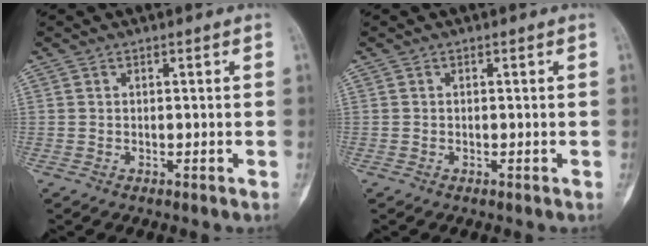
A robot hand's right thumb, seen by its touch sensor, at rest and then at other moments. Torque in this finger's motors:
{"motor_torque": [-0.19, -0.06, 0.19, -0.07, 0.02]}